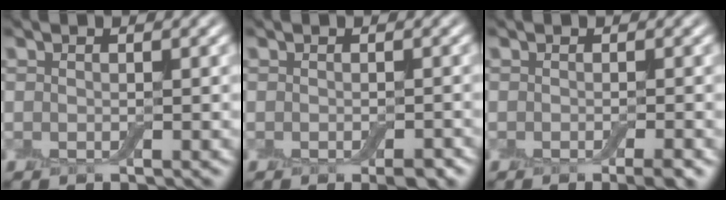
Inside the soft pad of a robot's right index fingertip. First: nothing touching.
{"total": 1.7, "force": [-0.9, 0.5, 1.3], "torque": [-0.018, -0.002, -0.011]}
{"total": 2.3, "force": [-1.1, 0.4, 1.9], "torque": [-0.023, -0.002, -0.019]}